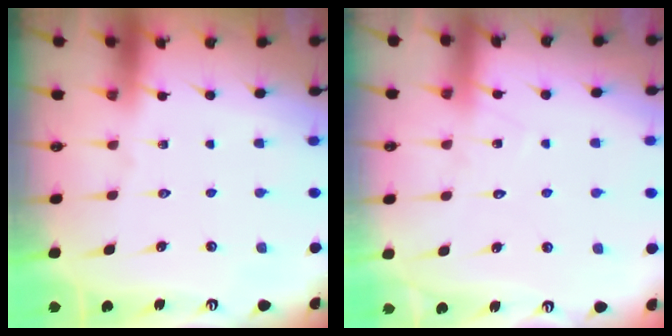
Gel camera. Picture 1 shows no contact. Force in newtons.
{"total": 7.8, "press": 7.8, "slide": 0.5}